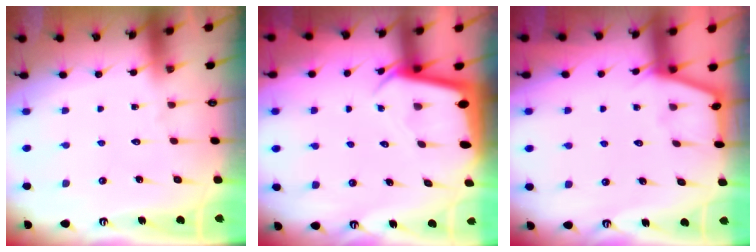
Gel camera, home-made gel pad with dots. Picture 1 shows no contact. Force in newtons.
{"total": 2.4, "press": 2.4, "slide": 0.1}
{"total": 1.9, "press": 1.9, "slide": 0.3}